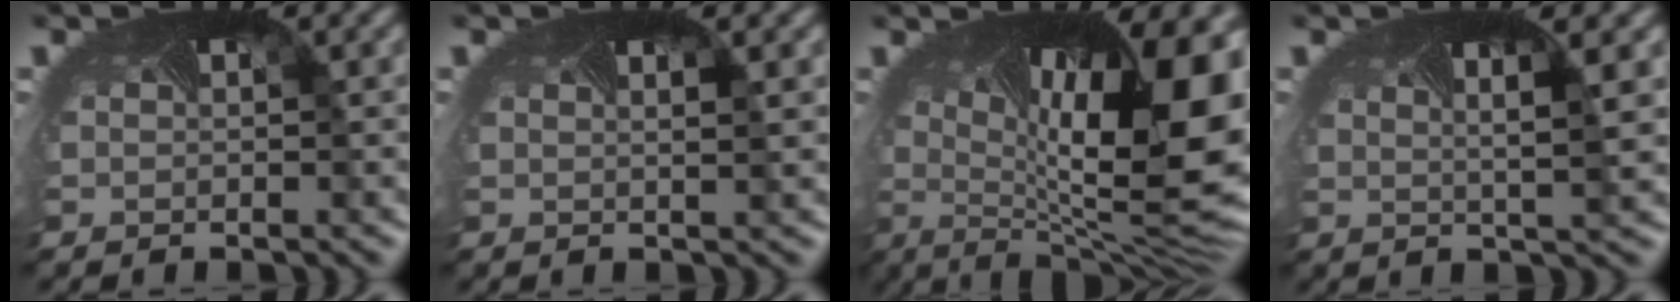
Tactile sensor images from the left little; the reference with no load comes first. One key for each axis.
{"total": 0.9, "fx": 0.3, "fy": 0.2, "fz": 0.9, "tx": -0.009, "ty": -0.002, "tz": -0.004}
{"total": 17.9, "fx": 0.6, "fy": 7.1, "fz": 16.5, "tx": -0.254, "ty": -0.022, "tz": 0.011}
{"total": 3.0, "fx": 0.7, "fy": 0.3, "fz": 2.9, "tx": -0.059, "ty": -0.012, "tz": 0.009}